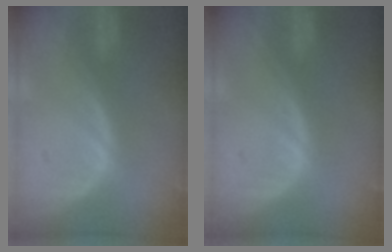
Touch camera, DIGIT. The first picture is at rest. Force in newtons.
{"total": 0.0}